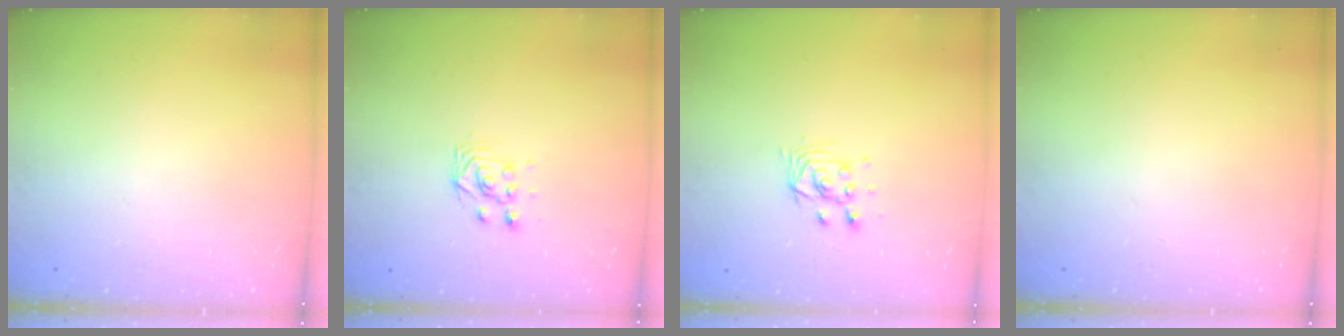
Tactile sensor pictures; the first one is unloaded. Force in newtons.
{"total": 2.8, "press": 2.5, "slide": 1.3}
{"total": 5.0, "press": 5.0, "slide": 0.3}
{"total": 0.0}